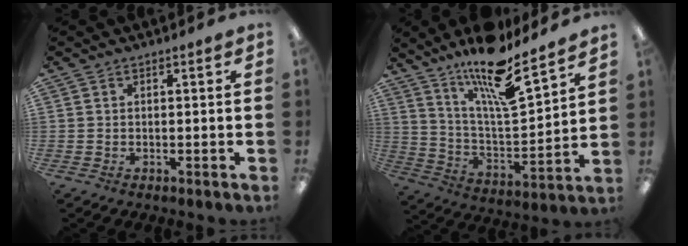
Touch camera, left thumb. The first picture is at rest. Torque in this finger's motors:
{"motor_torque": [0.69, 0.33, 1.52, -1.25, 0.37]}